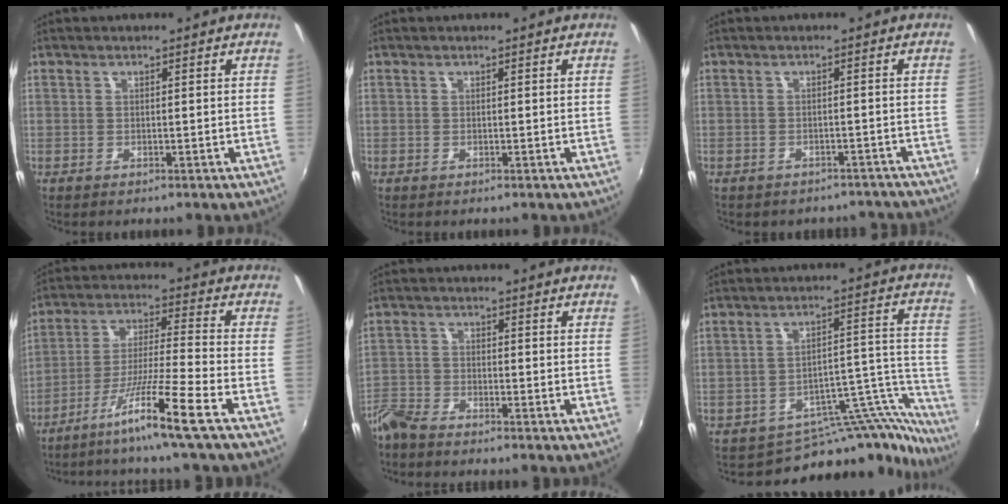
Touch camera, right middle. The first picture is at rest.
{"total": 0.0}
{"total": 7.9, "force": [-7.0, 3.1, 1.8], "torque": [-0.037, 0.003, -0.074]}
{"total": 11.0, "force": [-7.8, -3.1, 7.1], "torque": [-0.144, -0.007, -0.136]}
{"total": 5.8, "force": [-5.3, 1.3, 1.7], "torque": [-0.047, -0.011, -0.115]}
{"total": 16.1, "force": [-14.8, 5.4, 3.6], "torque": [-0.026, 0.055, -0.205]}